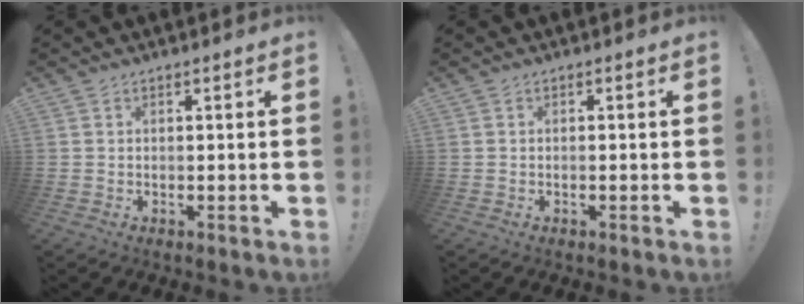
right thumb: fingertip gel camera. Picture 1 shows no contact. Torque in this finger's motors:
{"motor_torque": [-0.04, 0.00, -0.04, 0.01, -0.08]}